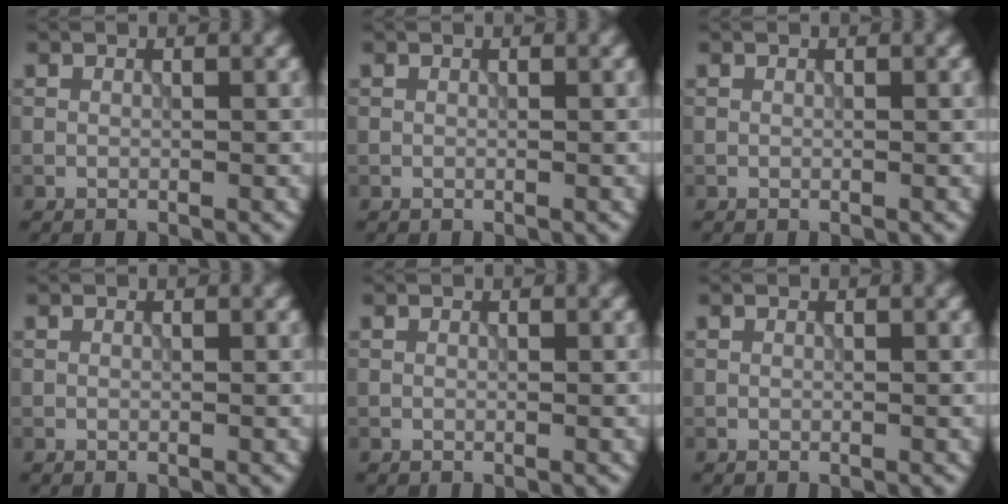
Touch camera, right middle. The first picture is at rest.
{"total": 0.0}
{"total": 0.0}
{"total": 0.0}
{"total": 0.0}
{"total": 0.0}